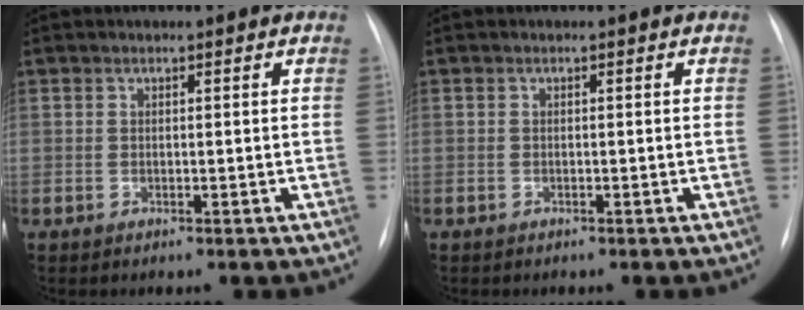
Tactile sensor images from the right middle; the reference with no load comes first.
{"total": 0.0}